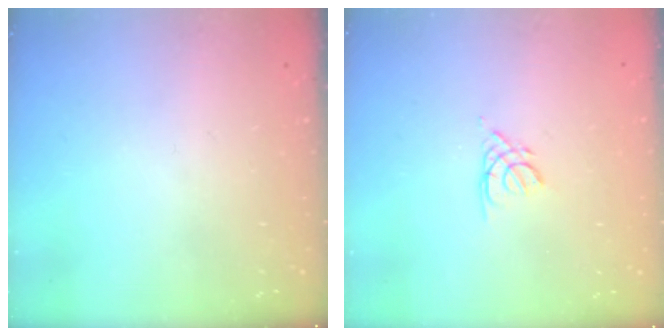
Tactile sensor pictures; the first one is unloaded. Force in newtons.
{"total": 2.2, "press": 2.2, "slide": 0.4}